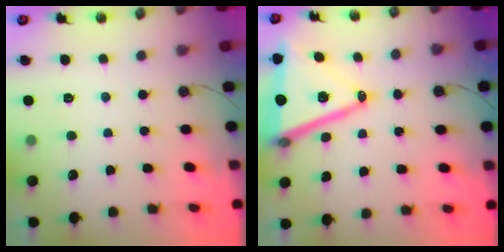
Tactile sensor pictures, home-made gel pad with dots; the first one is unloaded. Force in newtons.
{"total": 18.5, "press": 18.1, "slide": 3.9}